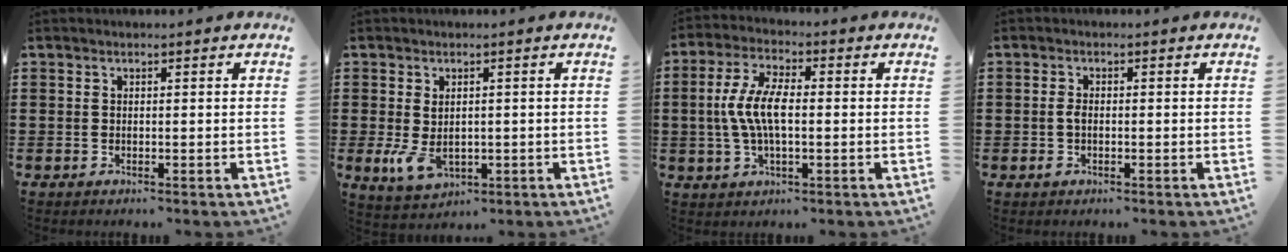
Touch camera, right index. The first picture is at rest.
{"total": 4.5, "force": [-0.5, 2.7, 3.5], "torque": [-0.088, -0.006, -0.012]}
{"total": 7.8, "force": [-0.3, 3.1, 7.1], "torque": [-0.164, -0.005, -0.014]}
{"total": 1.7, "force": [-0.4, 0.9, 1.4], "torque": [-0.035, -0.003, -0.010]}